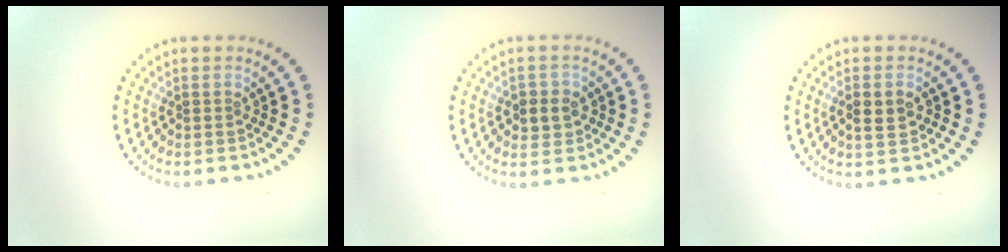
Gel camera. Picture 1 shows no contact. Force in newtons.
{"total": 2.4, "press": 2.3, "slide": 0.5}
{"total": 2.3, "press": 2.3, "slide": 0.3}